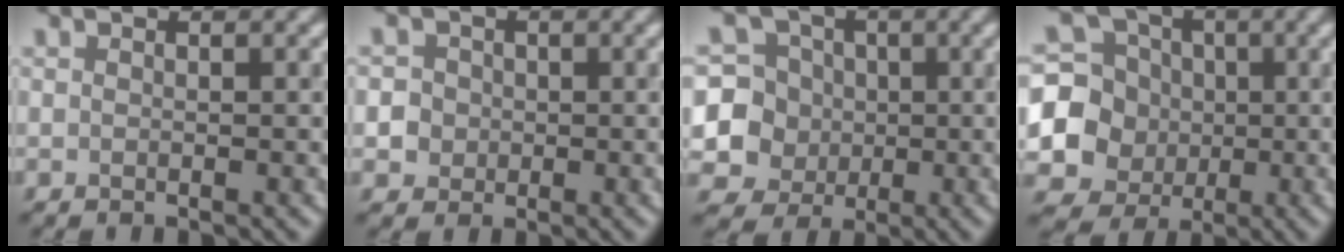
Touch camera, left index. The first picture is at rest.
{"total": 3.0, "force": [-0.6, 2.9, 0.3], "torque": [0.020, 0.015, -0.023]}
{"total": 7.2, "force": [-1.1, 7.1, 1.1], "torque": [-0.021, 0.012, -0.047]}
{"total": 10.1, "force": [-1.1, 9.8, 2.0], "torque": [-0.071, 0.007, -0.035]}